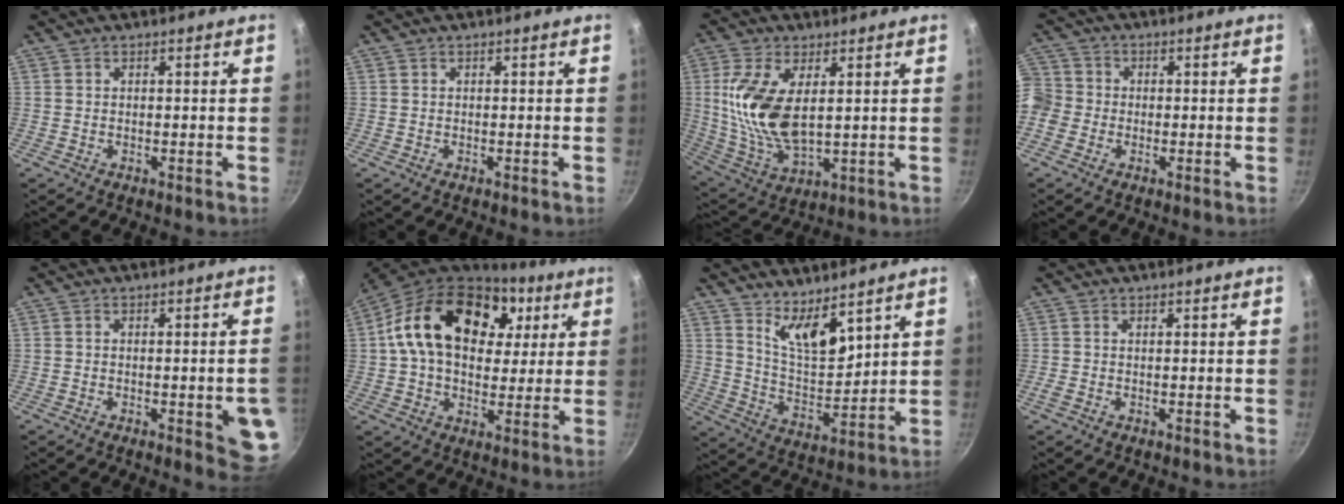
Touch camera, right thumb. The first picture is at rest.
{"total": 0.0}
{"total": 14.3, "force": [2.7, 7.1, 12.1], "torque": [-0.240, -0.017, 0.064]}
{"total": 9.0, "force": [-1.8, 8.2, 3.3], "torque": [-0.068, 0.030, -0.052]}
{"total": 7.9, "force": [-1.9, 2.5, 7.3], "torque": [-0.061, 0.004, -0.021]}
{"total": 23.7, "force": [6.9, 16.0, 16.0], "torque": [-0.257, 0.007, 0.103]}
{"total": 9.6, "force": [6.7, 3.2, 6.1], "torque": [-0.088, -0.074, 0.128]}
{"total": 0.6, "force": [0.0, 0.3, 0.5], "torque": [-0.014, 0.001, -0.001]}